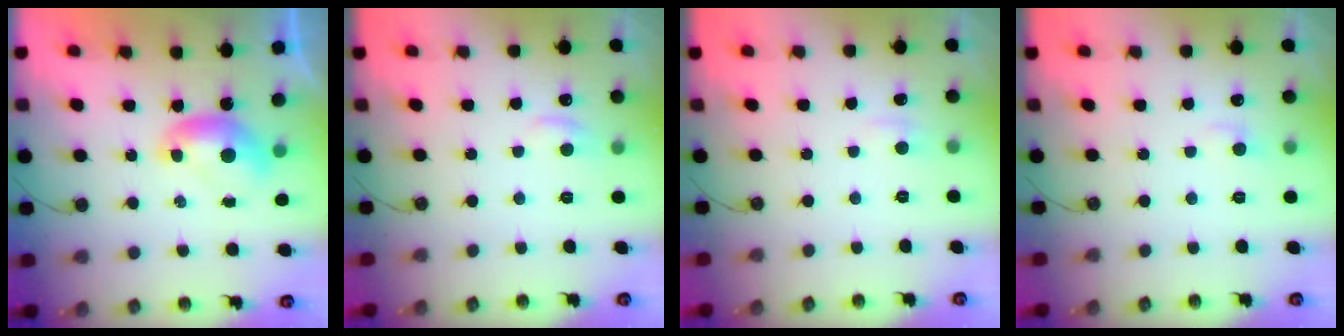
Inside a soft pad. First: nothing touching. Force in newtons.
{"total": 1.1, "press": 0.6, "slide": 0.9}
{"total": 1.7, "press": 1.6, "slide": 0.5}
{"total": 1.1, "press": 0.9, "slide": 0.6}